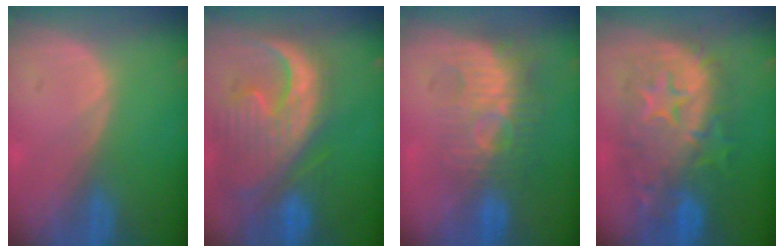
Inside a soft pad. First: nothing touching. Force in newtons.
{"total": 13.4, "press": 11.4, "slide": 7.0}
{"total": 9.9, "press": 8.5, "slide": 5.1}
{"total": 12.0, "press": 11.9, "slide": 1.2}